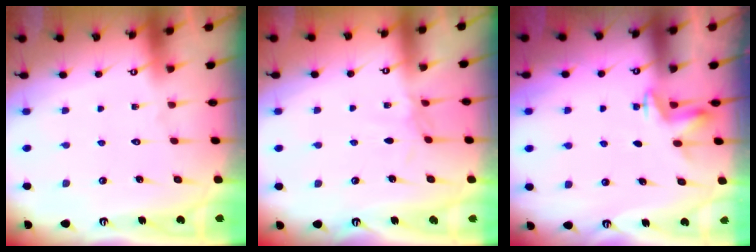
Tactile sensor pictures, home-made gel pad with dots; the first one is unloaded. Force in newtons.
{"total": 2.8, "press": 2.7, "slide": 0.5}
{"total": 3.0, "press": 2.9, "slide": 0.8}